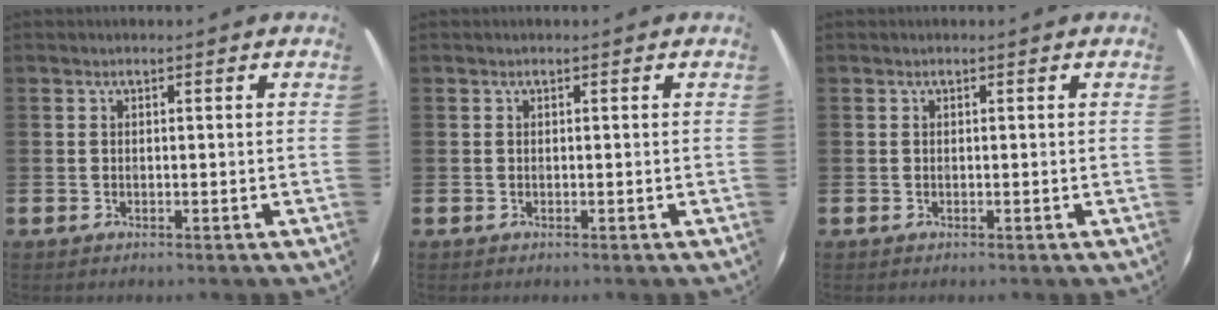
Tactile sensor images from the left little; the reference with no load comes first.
{"total": 0.0}
{"total": 0.0}